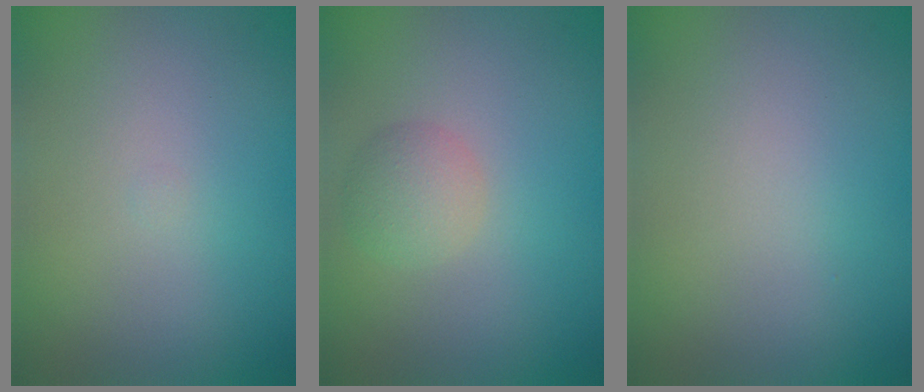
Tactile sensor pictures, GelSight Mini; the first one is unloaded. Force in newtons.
{"total": 2.3, "press": 2.3, "slide": 0.2}
{"total": 0.0}